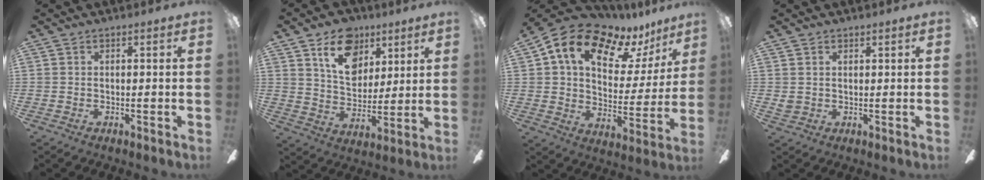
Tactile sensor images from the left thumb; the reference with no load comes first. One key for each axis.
{"total": 14.7, "fx": 8.1, "fy": 10.0, "fz": 7.1, "tx": -0.095, "ty": -0.028, "tz": 0.146}
{"total": 15.3, "fx": 10.3, "fy": 8.0, "fz": 7.9, "tx": -0.142, "ty": -0.065, "tz": 0.179}
{"total": 2.2, "fx": 1.5, "fy": 1.6, "fz": 0.3, "tx": -0.007, "ty": -0.001, "tz": 0.028}